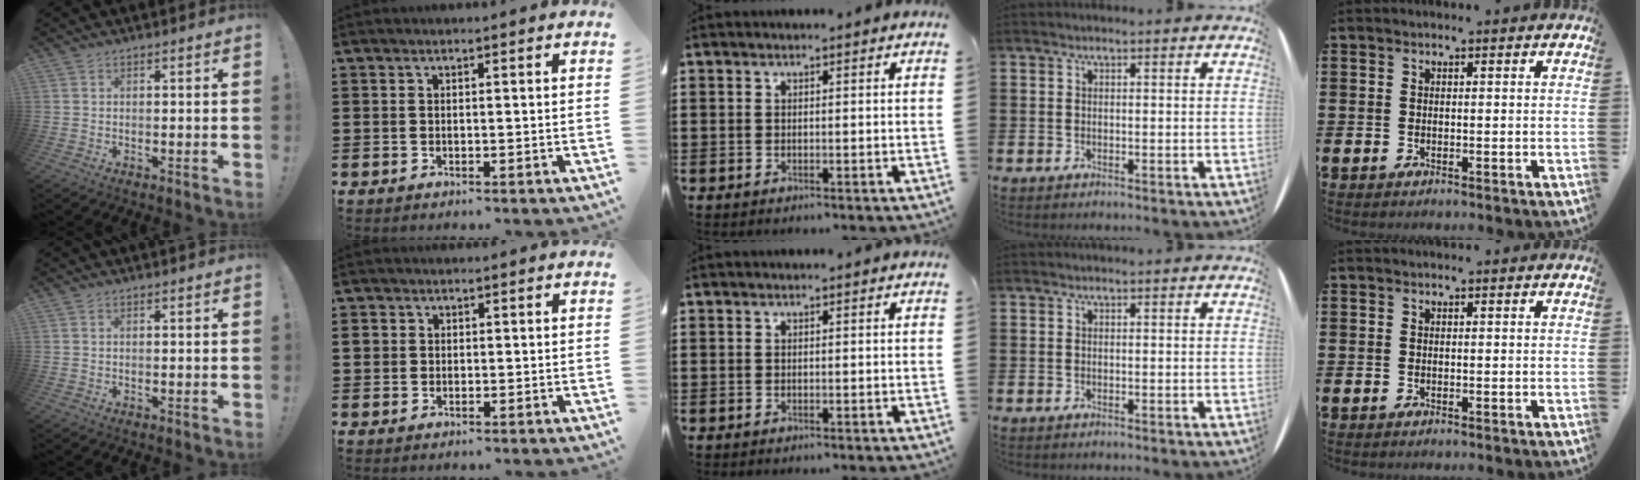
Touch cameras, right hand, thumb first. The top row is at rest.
{"index": {"total": 1.5, "force": [0.4, 1.4, 0.4], "torque": [-0.013, 0.007, 0.007]}}